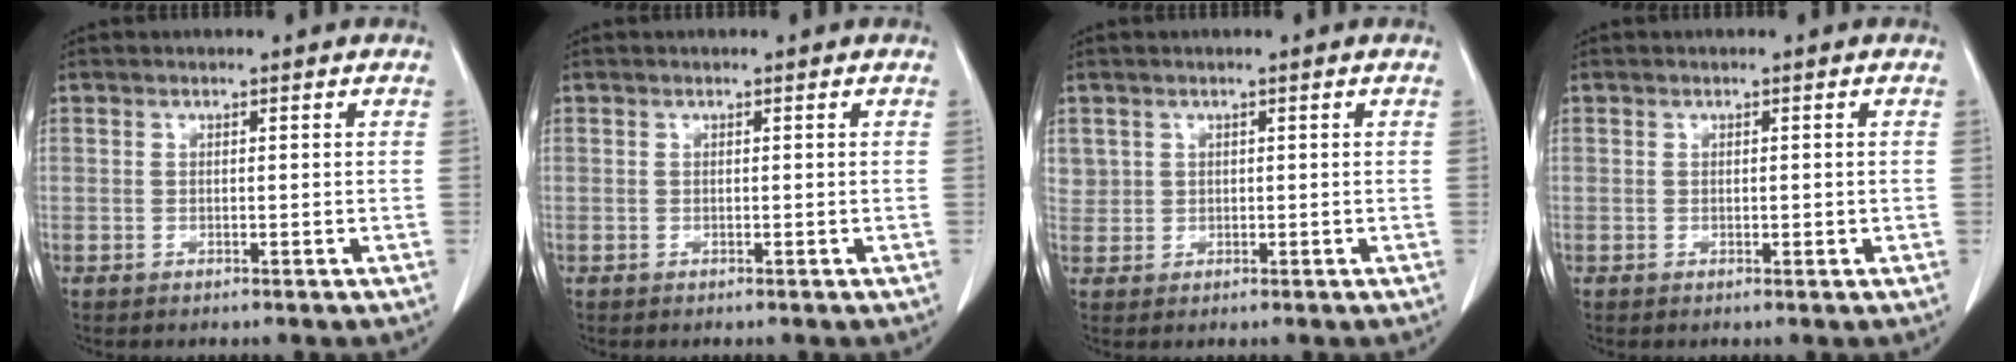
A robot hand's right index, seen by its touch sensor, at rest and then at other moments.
{"total": 0.0}
{"total": 2.0, "force": [0.9, 1.8, 0.0], "torque": [0.017, 0.006, 0.015]}
{"total": 0.6, "force": [0.1, 0.4, 0.5], "torque": [-0.005, 0.002, 0.005]}